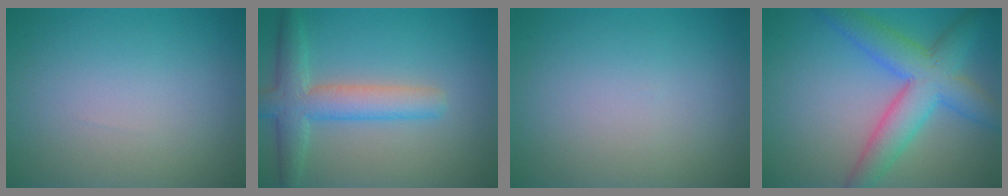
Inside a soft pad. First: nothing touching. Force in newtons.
{"total": 4.9, "press": 4.9, "slide": 0.2}
{"total": 0.0}
{"total": 6.8, "press": 6.8, "slide": 0.3}